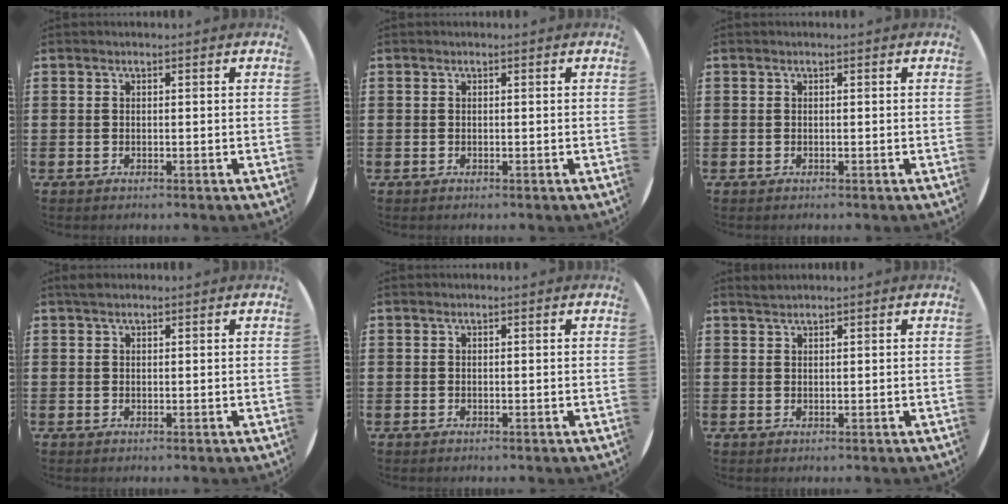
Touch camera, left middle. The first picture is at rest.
{"total": 0.0}
{"total": 0.0}
{"total": 0.8, "force": [0.7, 0.3, 0.3], "torque": [-0.006, 0.004, 0.013]}
{"total": 0.0}
{"total": 0.9, "force": [0.9, -0.1, 0.0], "torque": [-0.001, 0.000, 0.018]}